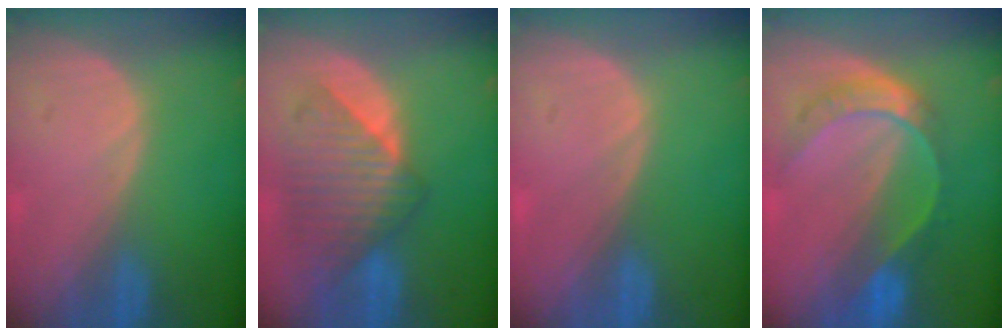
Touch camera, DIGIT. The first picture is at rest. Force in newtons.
{"total": 8.7, "press": 8.1, "slide": 3.1}
{"total": 0.0}
{"total": 7.7, "press": 6.4, "slide": 4.3}